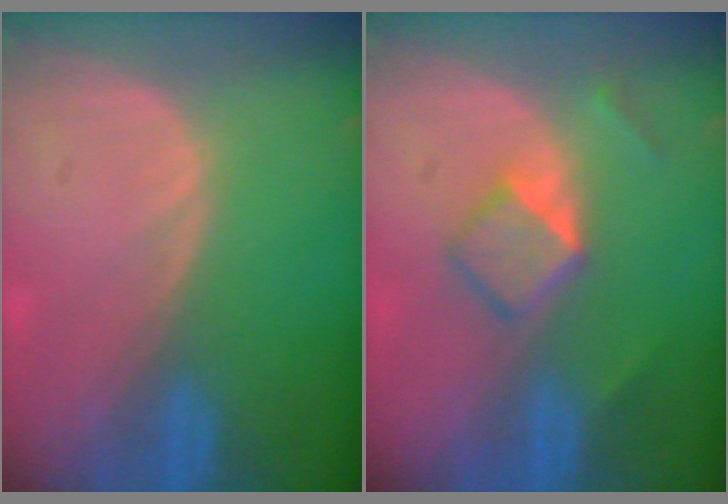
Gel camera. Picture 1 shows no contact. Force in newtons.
{"total": 5.1, "press": 4.5, "slide": 2.3}